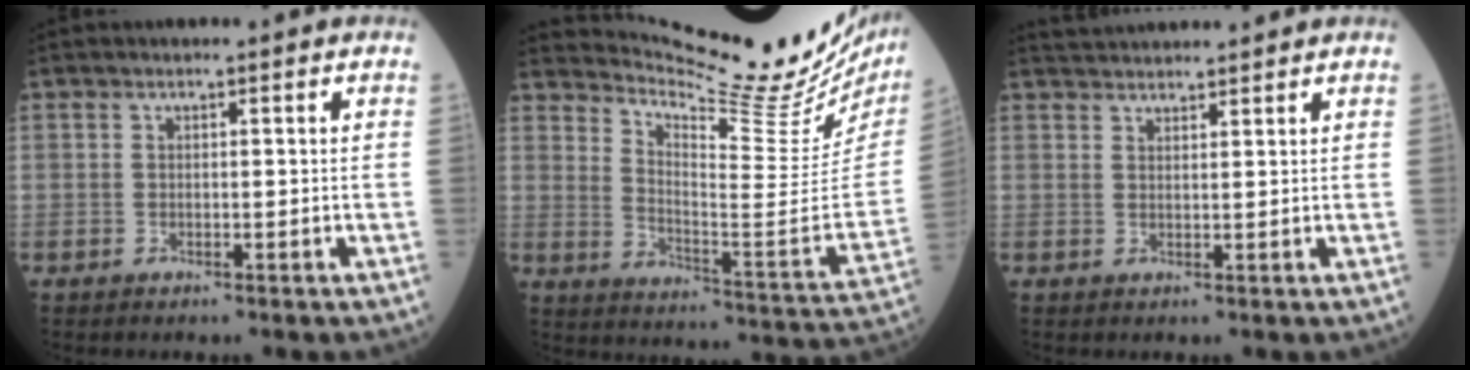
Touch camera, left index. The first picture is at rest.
{"total": 22.6, "force": [21.3, 2.0, 7.3], "torque": [-0.126, -0.105, 0.278]}
{"total": 5.6, "force": [5.5, 0.2, 1.2], "torque": [-0.023, 0.037, 0.086]}